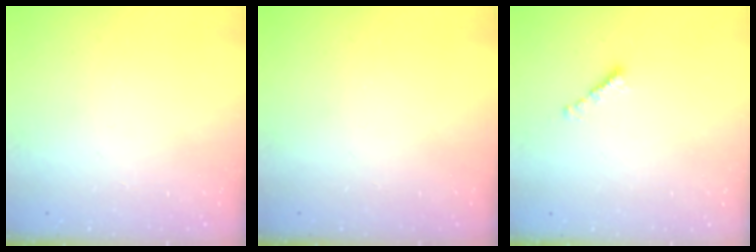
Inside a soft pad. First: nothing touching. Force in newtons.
{"total": 0.0}
{"total": 2.2, "press": 2.1, "slide": 0.7}